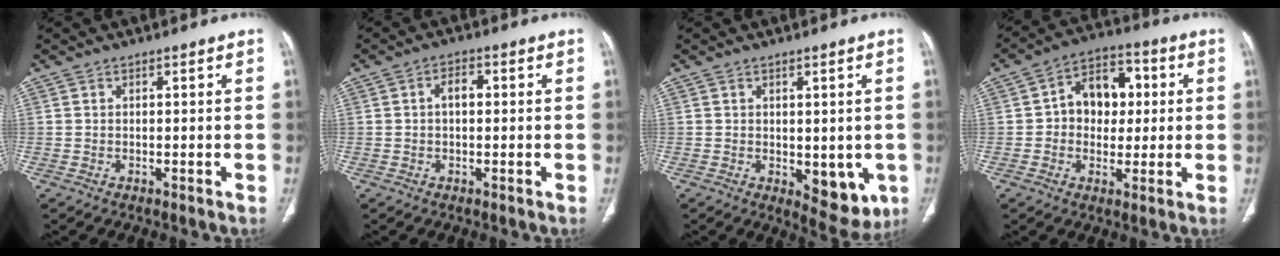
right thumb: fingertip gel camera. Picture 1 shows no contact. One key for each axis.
{"total": 3.1, "fx": 0.2, "fy": 1.8, "fz": 2.5, "tx": -0.039, "ty": 0.011, "tz": 0.001}
{"total": 7.9, "fx": -1.4, "fy": 4.3, "fz": 6.4, "tx": -0.049, "ty": -0.015, "tz": -0.005}
{"total": 11.1, "fx": 1.4, "fy": 8.3, "fz": 7.3, "tx": -0.066, "ty": 0.019, "tz": 0.014}